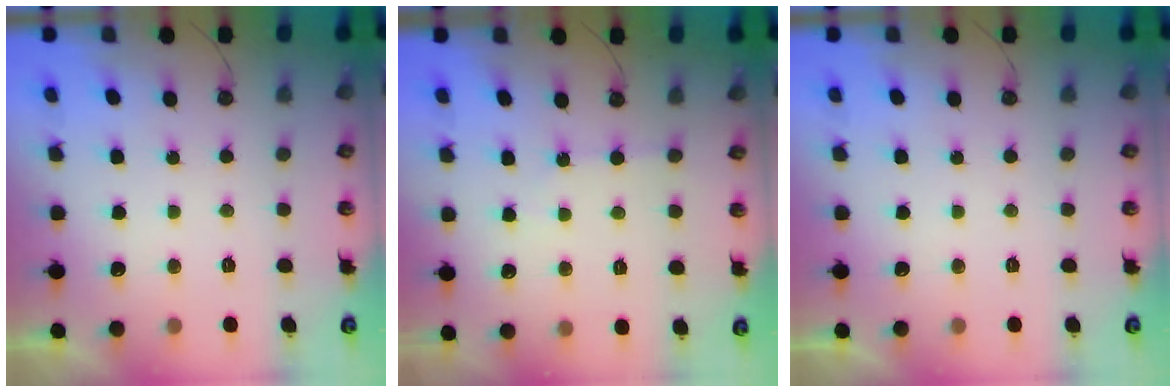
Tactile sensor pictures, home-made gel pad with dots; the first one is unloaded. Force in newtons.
{"total": 2.2, "press": 2.2, "slide": 0.3}
{"total": 0.0}